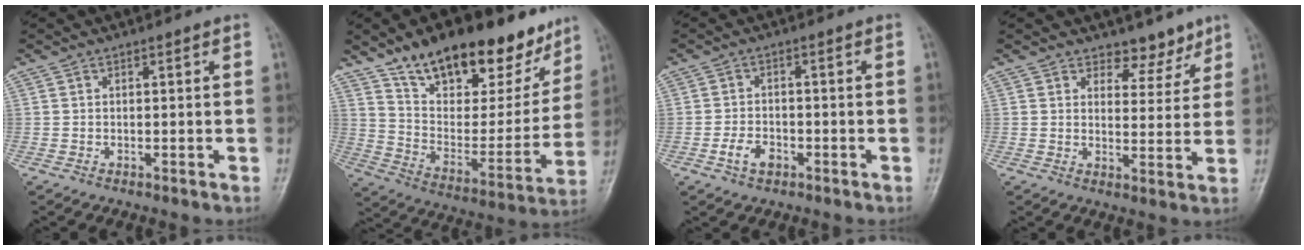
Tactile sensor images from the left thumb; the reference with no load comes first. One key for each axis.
{"total": 26.4, "fx": 18.4, "fy": 11.6, "fz": 15.0, "tx": -0.180, "ty": -0.059, "tz": 0.295}
{"total": 4.0, "fx": -1.9, "fy": 2.5, "fz": 2.4, "tx": -0.041, "ty": 0.013, "tz": -0.034}
{"total": 5.4, "fx": 4.3, "fy": 3.0, "fz": 1.4, "tx": 0.016, "ty": -0.031, "tz": 0.064}